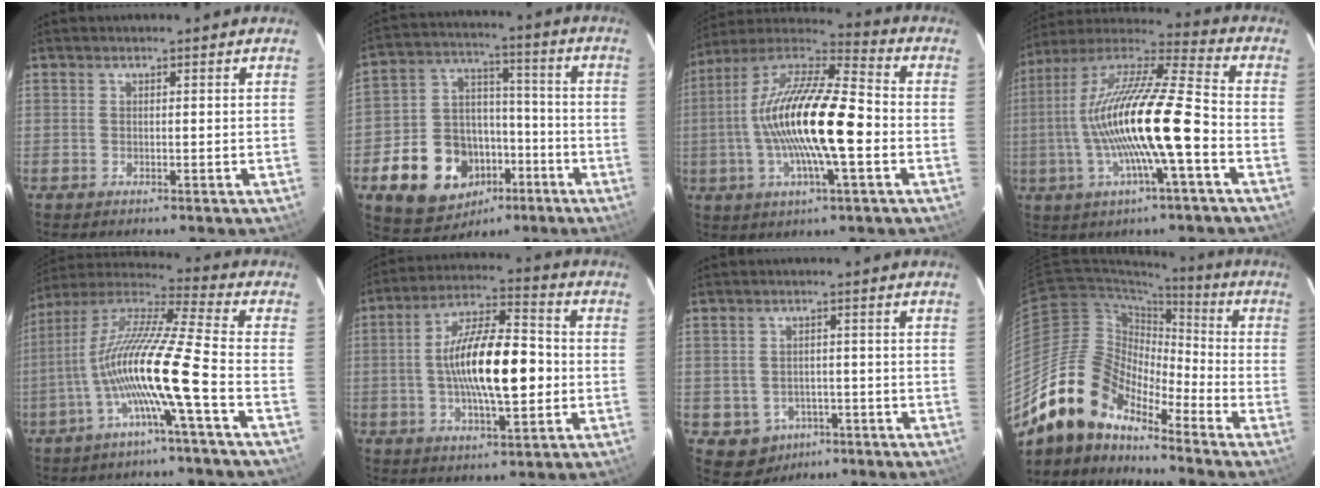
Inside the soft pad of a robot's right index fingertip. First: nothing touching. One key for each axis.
{"total": 16.8, "fx": -7.4, "fy": 13.0, "fz": 7.7, "tx": -0.175, "ty": 0.049, "tz": -0.090}
{"total": 20.7, "fx": -2.9, "fy": 4.9, "fz": 19.9, "tx": -0.371, "ty": -0.001, "tz": -0.066}
{"total": 19.8, "fx": -4.2, "fy": 2.4, "fz": 19.2, "tx": -0.354, "ty": -0.007, "tz": -0.082}
{"total": 15.4, "fx": -5.0, "fy": -0.7, "fz": 14.6, "tx": -0.258, "ty": -0.006, "tz": -0.102}
{"total": 16.2, "fx": -1.4, "fy": 5.4, "fz": 15.3, "tx": -0.269, "ty": 0.013, "tz": -0.027}
{"total": 6.1, "fx": -3.0, "fy": 5.2, "fz": 1.4, "tx": -0.038, "ty": 0.012, "tz": -0.028}
{"total": 16.5, "fx": -13.6, "fy": 6.3, "fz": 6.8, "tx": -0.126, "ty": 0.003, "tz": -0.262}